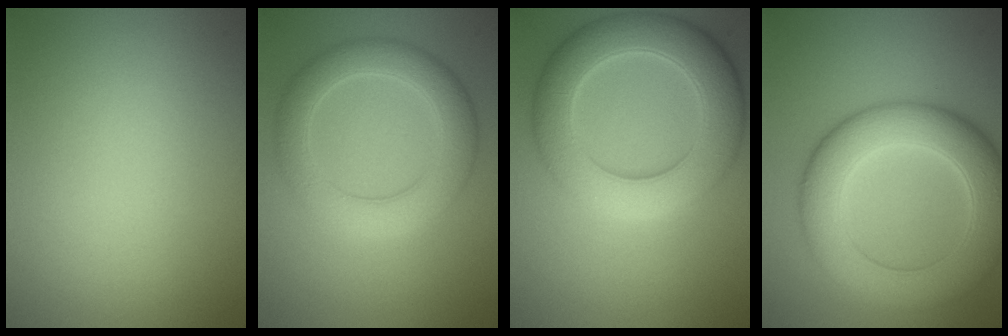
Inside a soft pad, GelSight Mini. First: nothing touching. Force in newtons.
{"total": 5.3, "press": 5.2, "slide": 0.3}
{"total": 8.4, "press": 8.4, "slide": 0.3}
{"total": 8.8, "press": 8.8, "slide": 0.3}